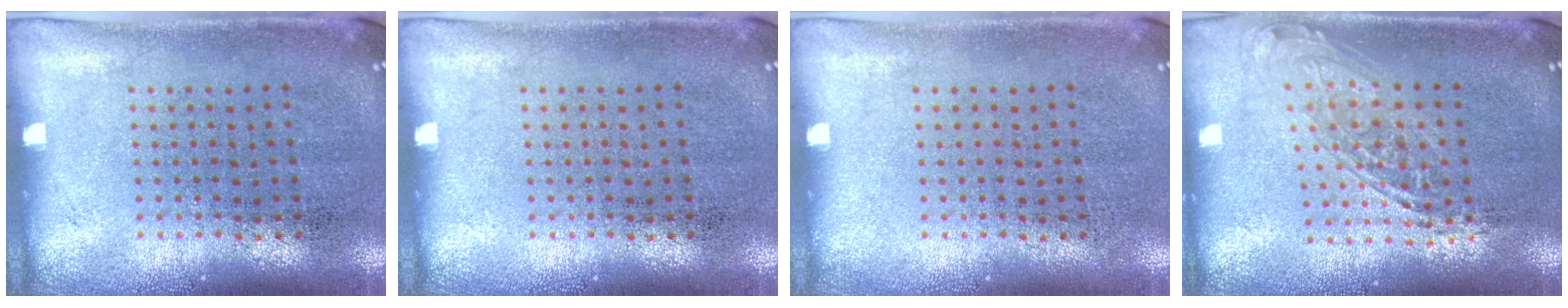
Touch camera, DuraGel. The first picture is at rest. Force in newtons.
{"total": 0.0}
{"total": 0.0}
{"total": 1.7, "press": 1.4, "slide": 1.0}